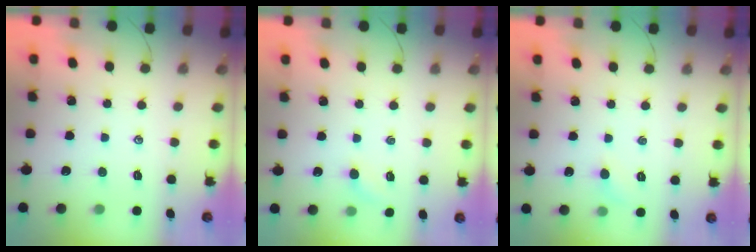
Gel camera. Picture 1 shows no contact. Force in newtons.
{"total": 4.8, "press": 4.7, "slide": 1.1}
{"total": 4.0, "press": 3.8, "slide": 1.3}